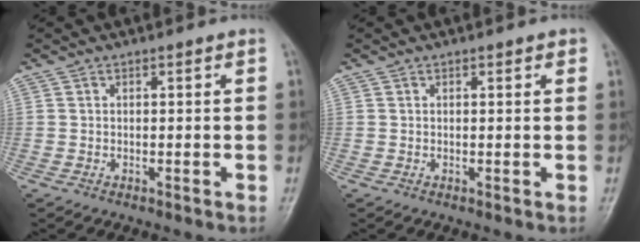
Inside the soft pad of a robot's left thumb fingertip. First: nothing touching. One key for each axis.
{"total": 1.1, "fx": 0.6, "fy": 0.4, "fz": 0.8, "tx": -0.007, "ty": 0.001, "tz": 0.005}